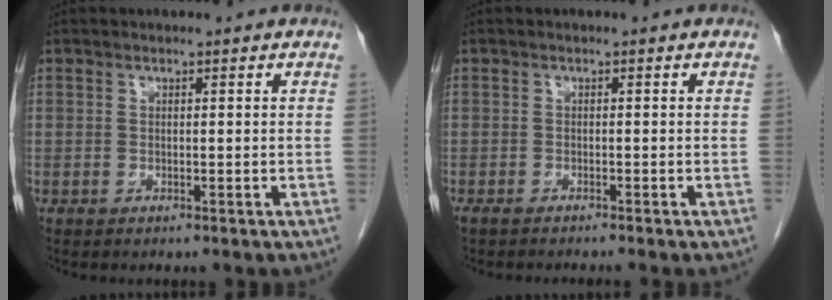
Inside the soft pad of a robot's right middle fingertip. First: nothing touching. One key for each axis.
{"total": 2.6, "fx": -2.3, "fy": -0.2, "fz": 1.2, "tx": -0.013, "ty": -0.001, "tz": -0.033}